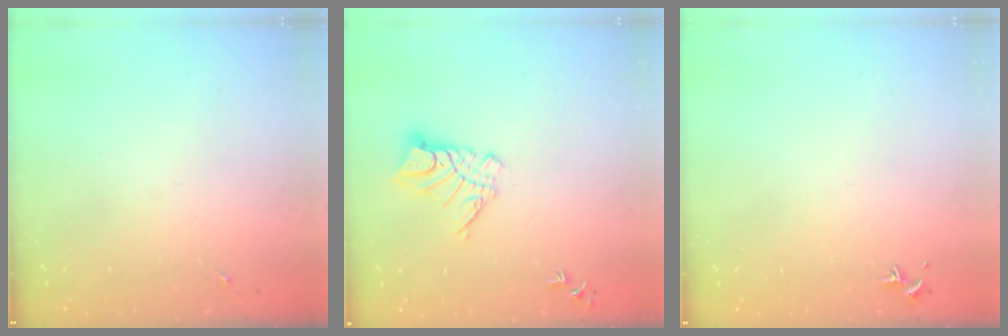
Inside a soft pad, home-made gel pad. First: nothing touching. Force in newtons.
{"total": 10.5, "press": 10.4, "slide": 1.0}
{"total": 0.8, "press": 0.7, "slide": 0.3}